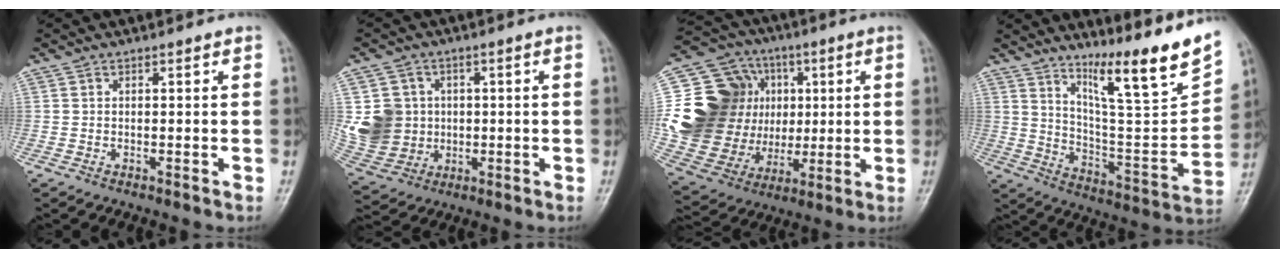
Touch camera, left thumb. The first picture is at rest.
{"total": 11.5, "force": [0.6, 10.5, 4.6], "torque": [-0.073, 0.005, 0.025]}
{"total": 24.8, "force": [2.4, 20.0, 14.5], "torque": [-0.247, 0.024, 0.061]}
{"total": 17.4, "force": [12.9, 1.0, 11.7], "torque": [-0.156, -0.090, 0.223]}